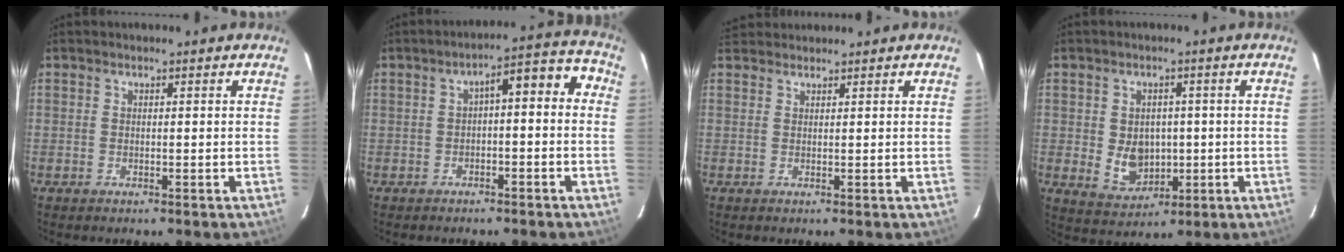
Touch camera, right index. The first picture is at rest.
{"total": 6.5, "force": [-1.4, 2.5, 5.8], "torque": [-0.081, 0.042, -0.010]}
{"total": 3.5, "force": [3.1, 1.6, 0.6], "torque": [-0.011, 0.023, 0.056]}
{"total": 7.0, "force": [-0.5, 5.8, 4.0], "torque": [-0.081, -0.001, 0.011]}